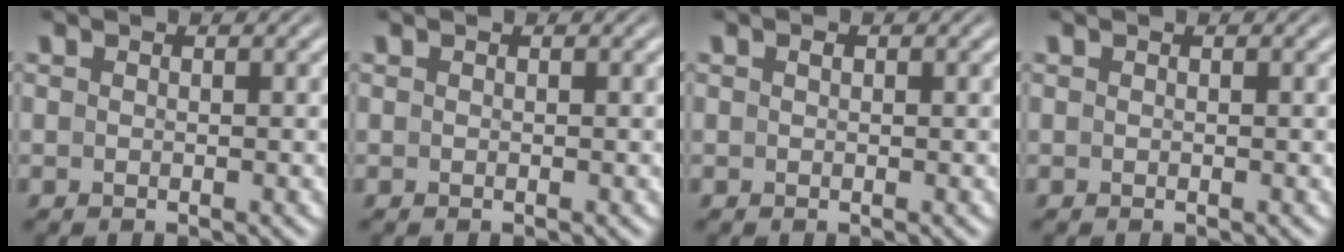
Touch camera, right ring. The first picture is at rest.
{"total": 0.0}
{"total": 0.0}
{"total": 0.0}